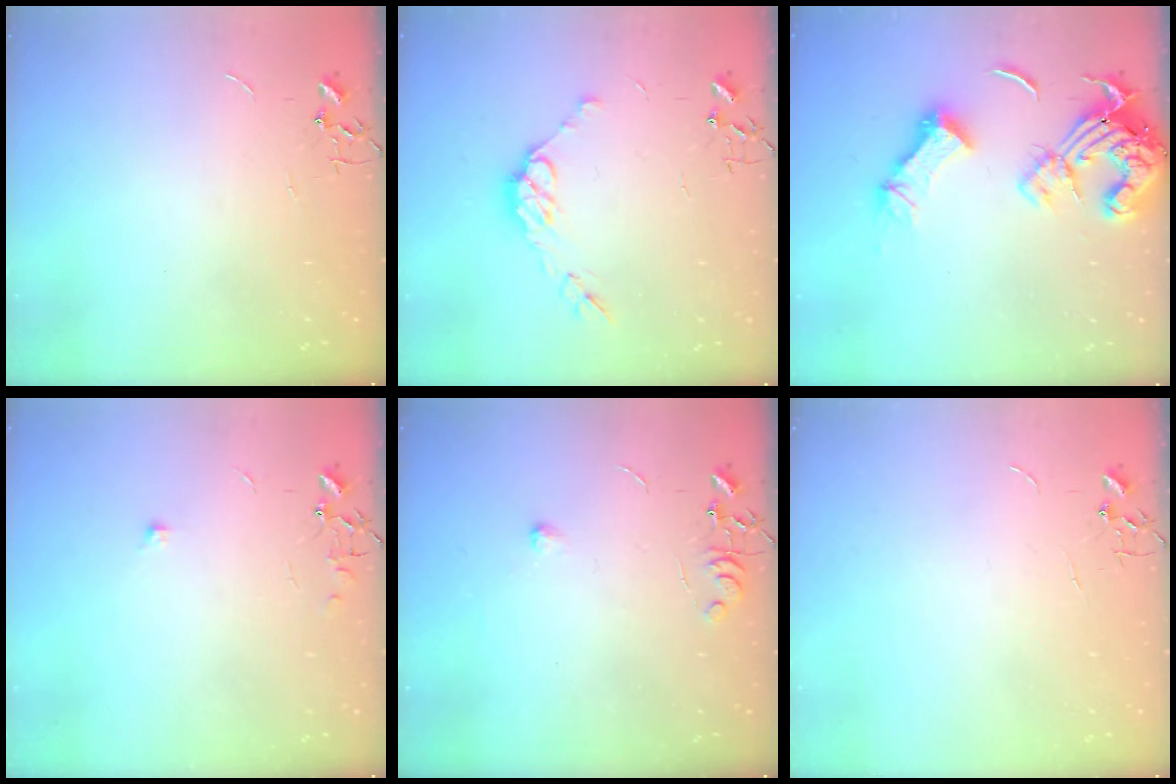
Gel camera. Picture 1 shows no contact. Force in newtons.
{"total": 9.6, "press": 9.5, "slide": 0.7}
{"total": 17.6, "press": 17.5, "slide": 2.1}
{"total": 6.5, "press": 6.5, "slide": 0.6}
{"total": 6.9, "press": 6.8, "slide": 0.9}
{"total": 0.0}